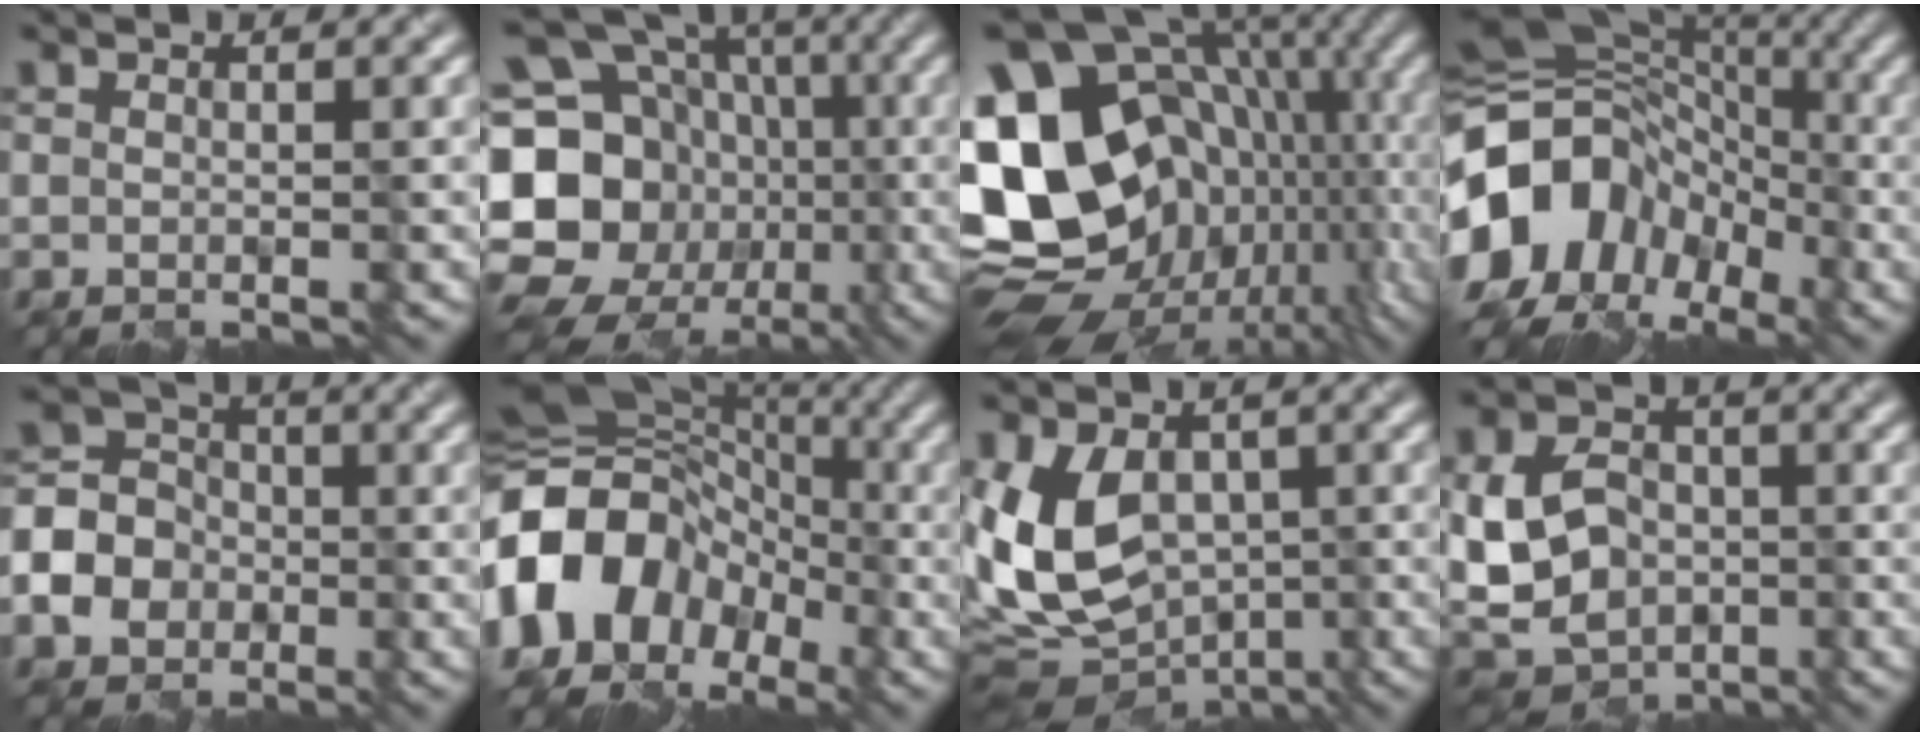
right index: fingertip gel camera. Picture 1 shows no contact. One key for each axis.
{"total": 20.8, "fx": -4.2, "fy": 17.8, "fz": 10.0, "tx": -0.195, "ty": 0.007, "tz": -0.105}
{"total": 22.2, "fx": -0.1, "fy": 17.9, "fz": 13.2, "tx": -0.241, "ty": 0.012, "tz": -0.011}
{"total": 14.5, "fx": -5.5, "fy": 11.2, "fz": 7.4, "tx": -0.146, "ty": 0.007, "tz": -0.108}
{"total": 6.9, "fx": -2.4, "fy": 5.8, "fz": 2.9, "tx": -0.068, "ty": 0.002, "tz": -0.068}
{"total": 13.8, "fx": -4.7, "fy": 10.4, "fz": 7.8, "tx": -0.167, "ty": 0.000, "tz": -0.107}
{"total": 10.7, "fx": -1.5, "fy": 7.3, "fz": 7.7, "tx": -0.159, "ty": -0.013, "tz": -0.039}
{"total": 8.5, "fx": -1.6, "fy": 6.3, "fz": 5.5, "tx": -0.113, "ty": -0.001, "tz": -0.042}